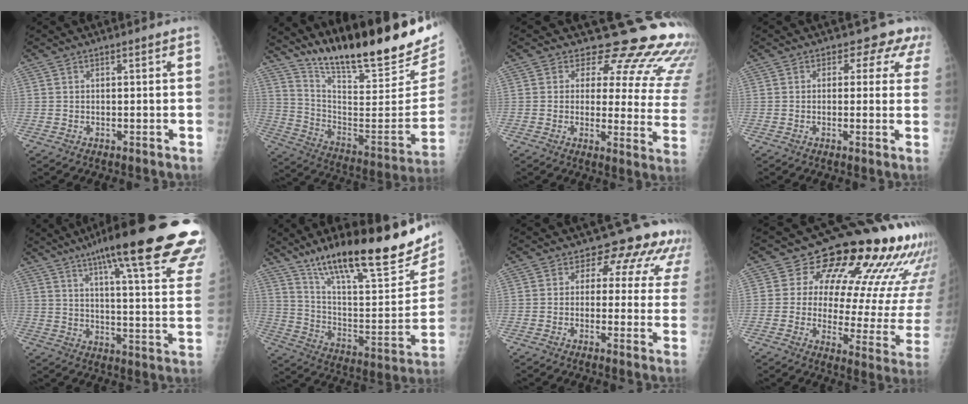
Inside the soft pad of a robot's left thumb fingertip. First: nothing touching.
{"total": 27.2, "force": [21.8, 5.4, 15.4], "torque": [-0.212, -0.122, 0.335]}
{"total": 20.0, "force": [15.1, 9.0, 9.6], "torque": [-0.075, -0.100, 0.150]}
{"total": 5.4, "force": [3.7, 3.8, 1.1], "torque": [0.027, -0.011, 0.019]}
{"total": 29.3, "force": [20.2, 4.4, 20.8], "torque": [-0.241, -0.065, 0.264]}
{"total": 28.2, "force": [18.9, 7.3, 19.6], "torque": [-0.267, -0.062, 0.307]}
{"total": 10.7, "force": [6.9, 6.5, 5.0], "torque": [-0.007, -0.020, 0.054]}
{"total": 21.8, "force": [14.1, 8.8, 14.1], "torque": [-0.135, -0.079, 0.169]}